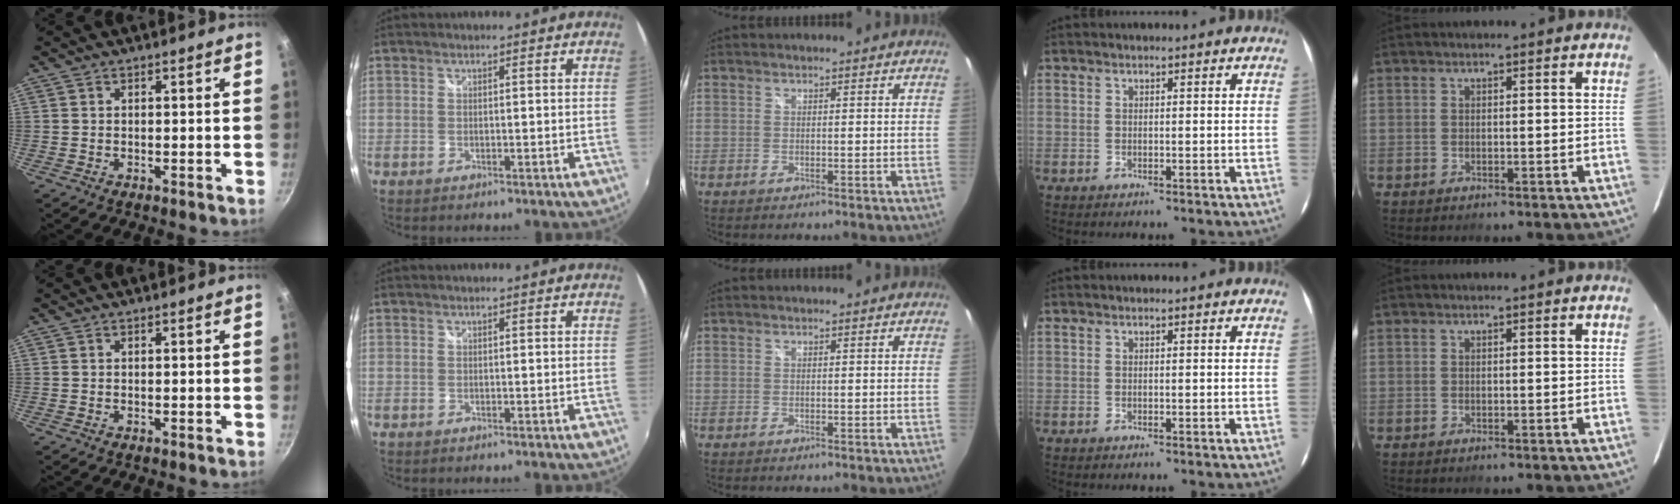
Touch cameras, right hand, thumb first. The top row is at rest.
{}